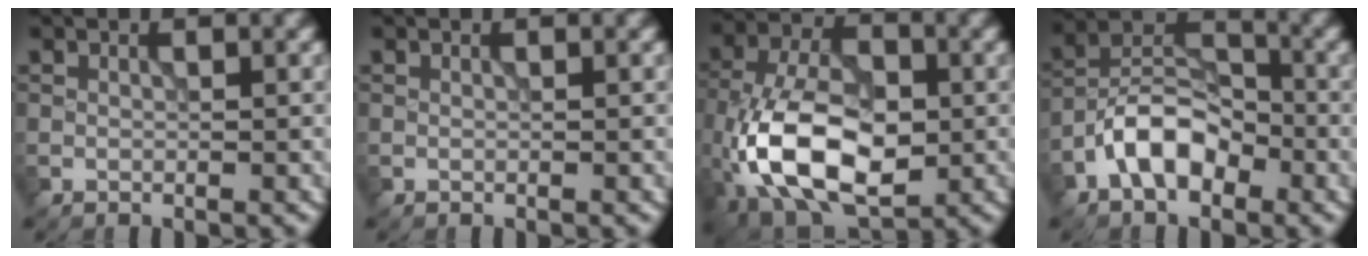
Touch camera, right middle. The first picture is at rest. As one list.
[{"total": 0.0}, {"total": 12.8, "force": [-3.6, 7.4, 9.8], "torque": [-0.193, -0.002, -0.078]}, {"total": 6.0, "force": [-3.1, 3.4, 3.9], "torque": [-0.065, 0.014, -0.065]}]